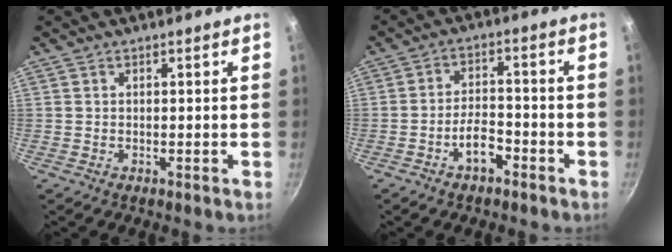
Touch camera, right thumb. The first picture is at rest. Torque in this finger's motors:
{"motor_torque": [-0.08, 0.11, -0.08, -0.03, 0.11]}